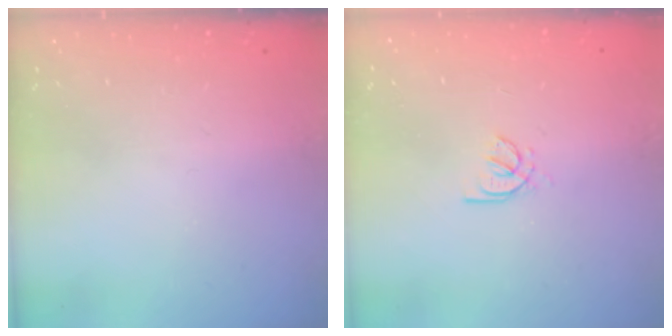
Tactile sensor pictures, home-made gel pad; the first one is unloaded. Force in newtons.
{"total": 2.1, "press": 2.1, "slide": 0.6}